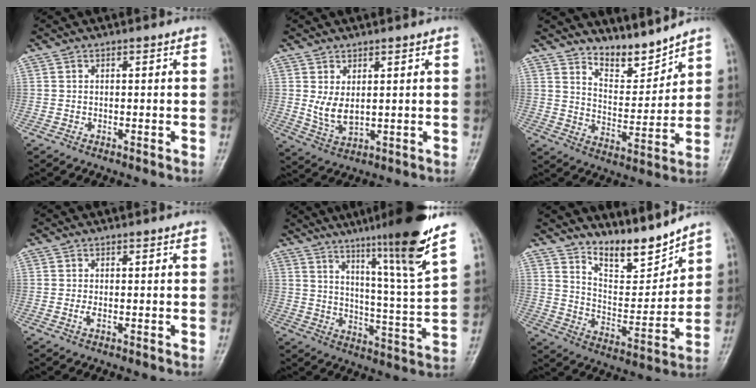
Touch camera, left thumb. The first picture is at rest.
{"total": 5.0, "force": [1.2, 2.4, 4.2], "torque": [-0.076, -0.015, 0.035]}
{"total": 7.4, "force": [6.9, 1.9, 1.7], "torque": [-0.008, -0.067, 0.133]}
{"total": 1.2, "force": [-0.1, 0.3, 1.1], "torque": [-0.025, 0.001, 0.003]}
{"total": 18.7, "force": [12.8, -0.4, 13.6], "torque": [-0.193, -0.075, 0.190]}
{"total": 10.6, "force": [9.5, 2.6, 3.8], "torque": [-0.038, -0.080, 0.178]}